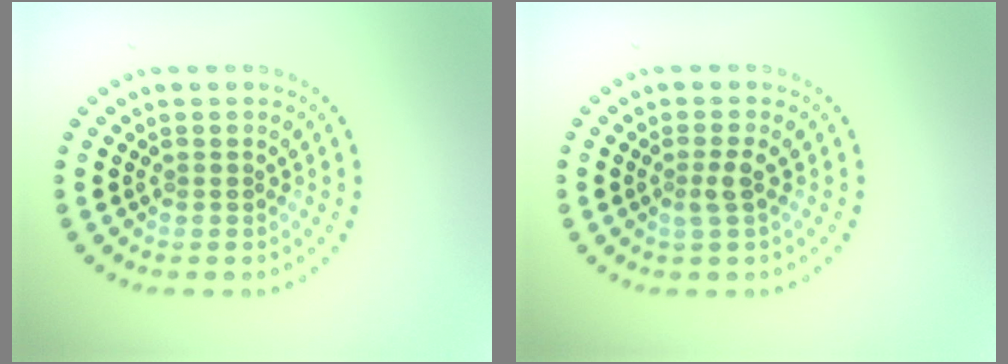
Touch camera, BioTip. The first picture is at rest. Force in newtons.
{"total": 1.5, "press": 1.1, "slide": 1.0}